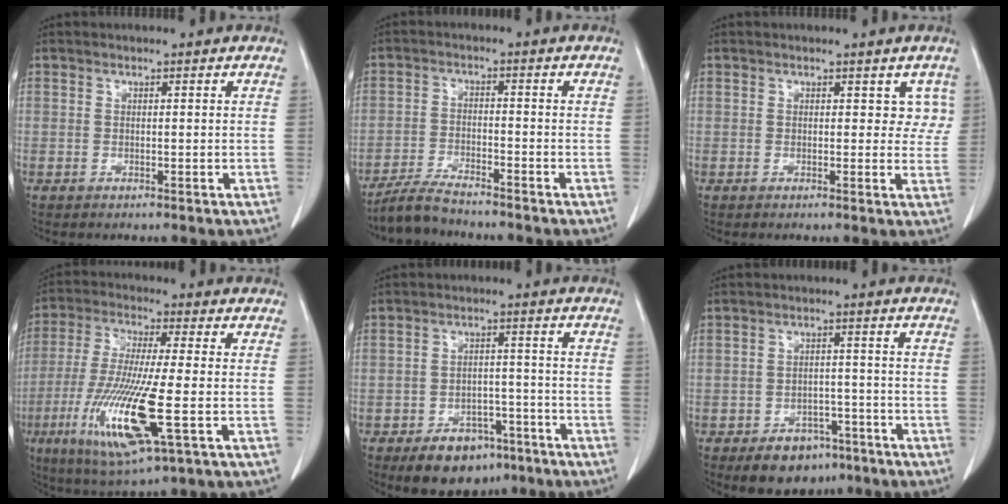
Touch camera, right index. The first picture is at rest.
{"total": 5.9, "force": [-5.4, 0.5, 2.1], "torque": [-0.036, -0.018, -0.100]}
{"total": 2.9, "force": [1.3, 2.1, 1.5], "torque": [0.002, 0.005, 0.011]}
{"total": 15.9, "force": [-4.8, 1.5, 15.1], "torque": [-0.314, -0.034, -0.087]}
{"total": 8.8, "force": [-5.8, 5.3, 4.0], "torque": [-0.057, 0.010, -0.082]}
{"total": 6.3, "force": [-4.1, 4.2, 2.3], "torque": [-0.031, 0.006, -0.053]}